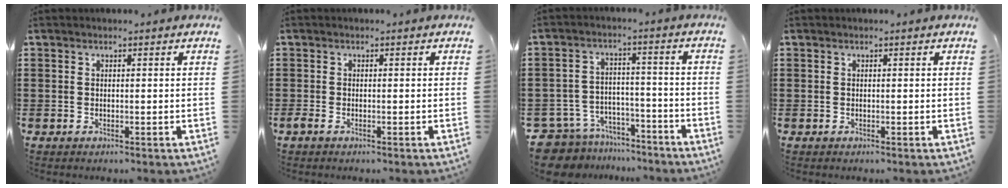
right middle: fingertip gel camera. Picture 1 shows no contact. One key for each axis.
{"total": 0.6, "fx": -0.4, "fy": 0.1, "fz": 0.4, "tx": -0.009, "ty": -0.005, "tz": -0.005}
{"total": 7.4, "fx": -7.1, "fy": 2.0, "fz": 0.5, "tx": -0.040, "ty": 0.012, "tz": -0.148}
{"total": 0.0}